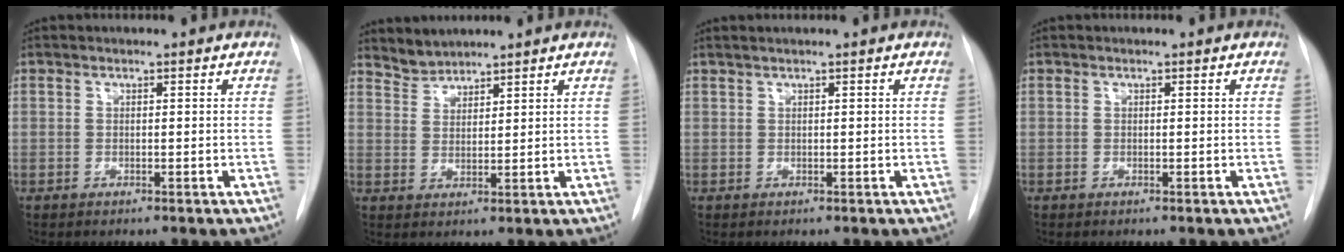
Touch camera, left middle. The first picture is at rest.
{"total": 2.9, "force": [2.8, 0.5, -0.5], "torque": [0.011, 0.004, 0.060]}
{"total": 1.1, "force": [0.8, -0.2, 0.8], "torque": [-0.021, 0.013, 0.018]}
{"total": 0.0}